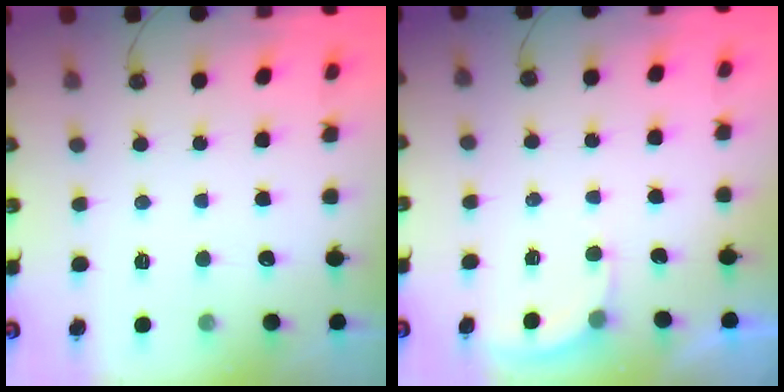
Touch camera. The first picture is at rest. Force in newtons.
{"total": 2.1, "press": 2.1, "slide": 0.1}